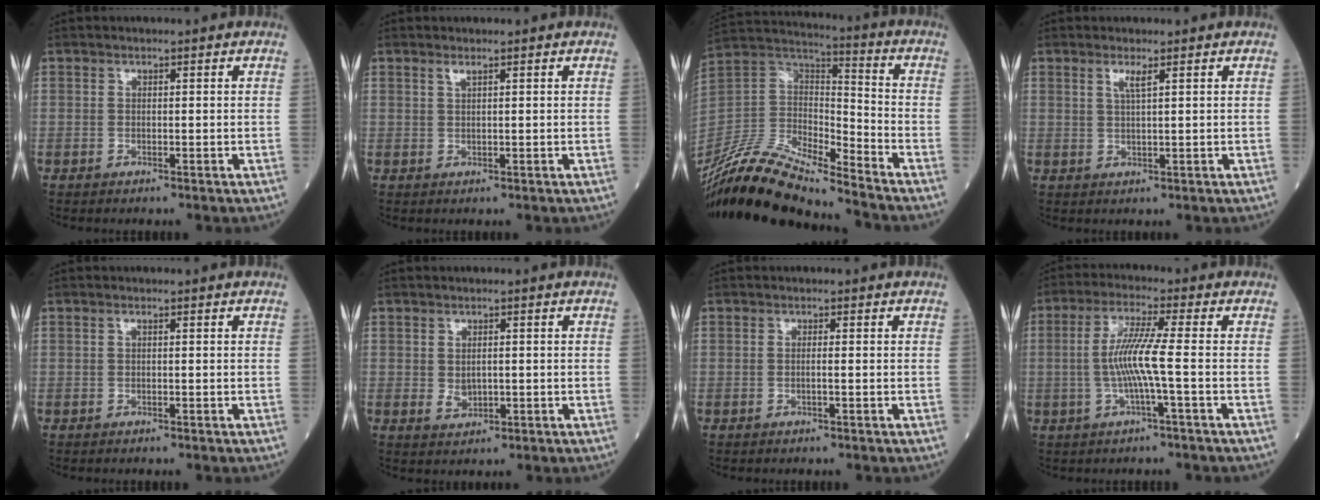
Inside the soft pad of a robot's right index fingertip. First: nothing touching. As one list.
[{"total": 1.0, "force": [0.7, 0.0, 0.7], "torque": [-0.016, 0.001, 0.014]}, {"total": 17.7, "force": [-16.0, 2.0, 7.2], "torque": [-0.149, 0.023, -0.307]}, {"total": 2.0, "force": [1.1, -0.2, 1.7], "torque": [-0.037, -0.001, 0.021]}, {"total": 0.0}, {"total": 1.9, "force": [-0.1, 1.4, 1.3], "torque": [-0.023, -0.002, 0.005]}, {"total": 0.5, "force": [-0.3, -0.1, 0.4], "torque": [-0.007, 0.003, -0.006]}, {"total": 6.8, "force": [-0.9, -0.7, 6.7], "torque": [-0.139, 0.007, -0.020]}]